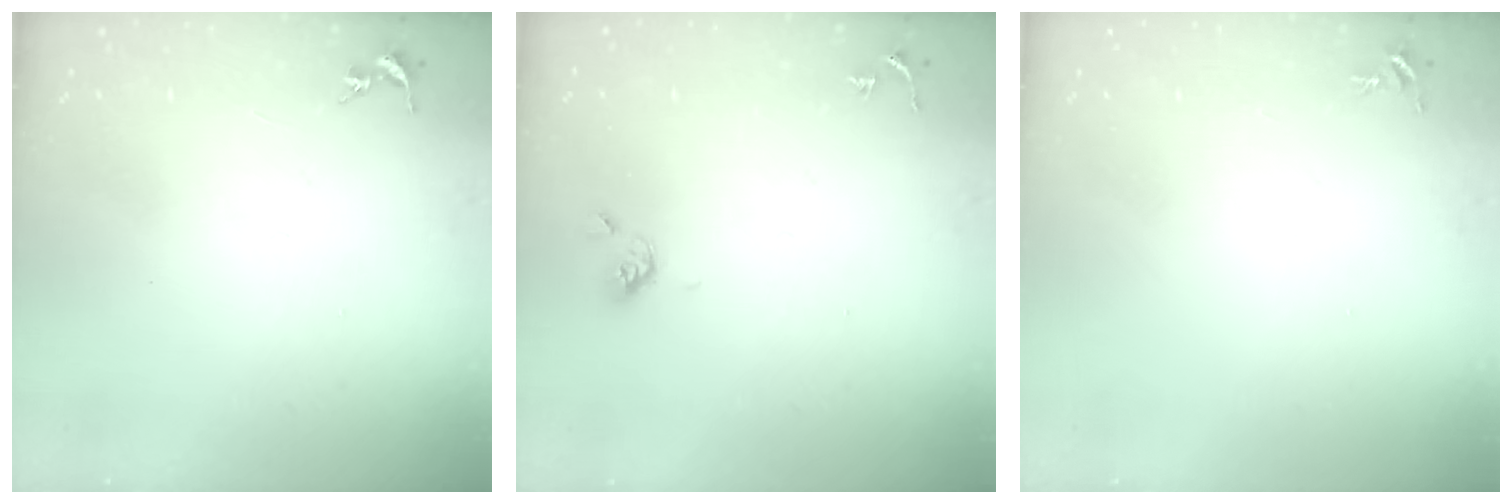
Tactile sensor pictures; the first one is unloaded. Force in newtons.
{"total": 5.1, "press": 4.9, "slide": 1.4}
{"total": 4.4, "press": 4.4, "slide": 0.6}